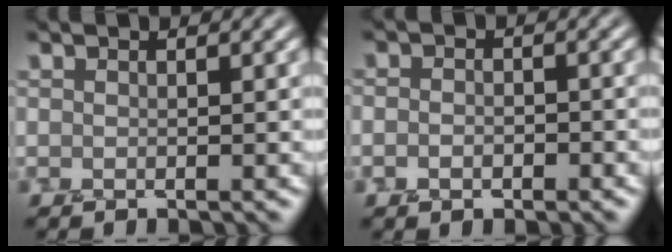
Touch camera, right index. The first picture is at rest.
{"total": 1.7, "force": [-0.6, 1.2, 1.1], "torque": [-0.008, 0.003, -0.011]}